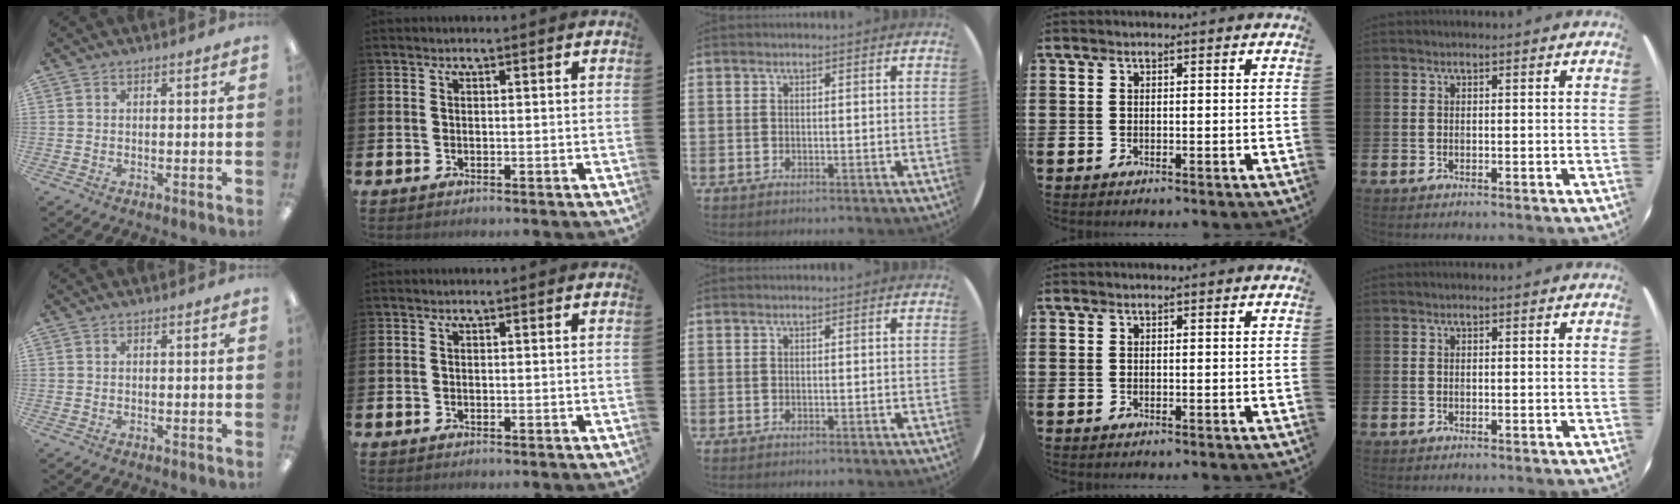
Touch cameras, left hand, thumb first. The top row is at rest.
{}